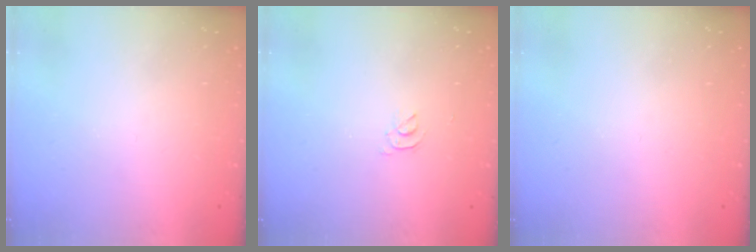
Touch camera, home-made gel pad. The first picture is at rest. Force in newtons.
{"total": 2.9, "press": 2.9, "slide": 0.5}
{"total": 0.0}